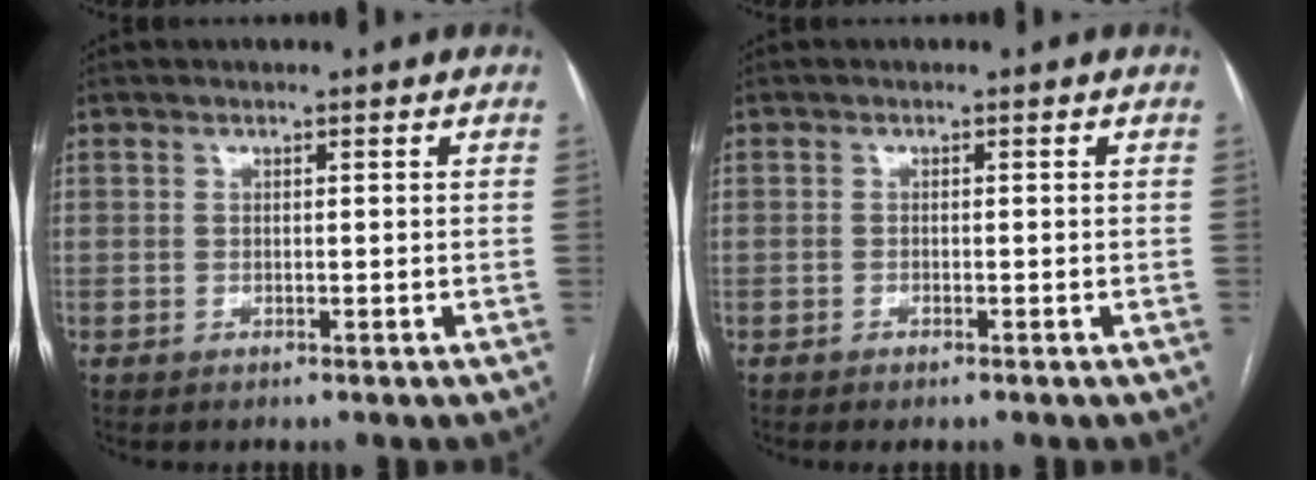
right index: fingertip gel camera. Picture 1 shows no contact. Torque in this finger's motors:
{"motor_torque": [0.16, 0.01, 0.02, 0.02]}